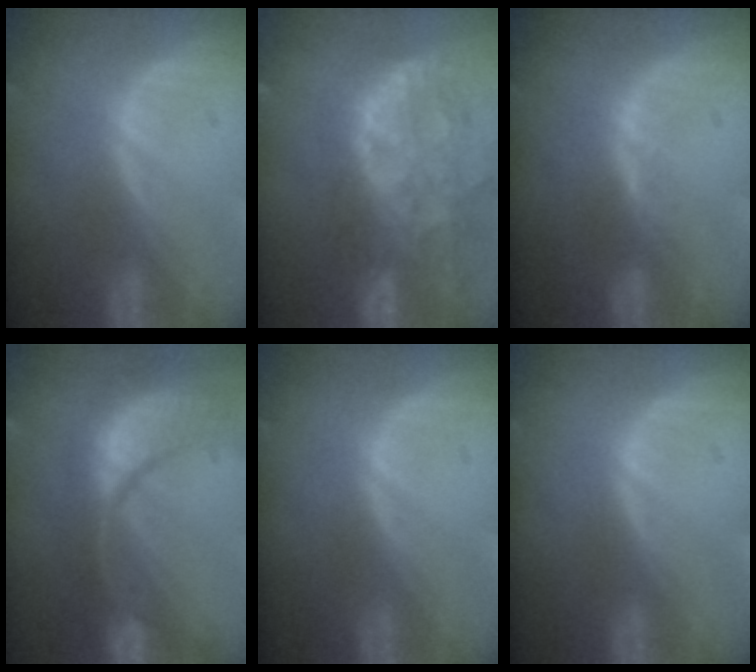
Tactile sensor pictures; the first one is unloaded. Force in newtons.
{"total": 13.6, "press": 11.0, "slide": 7.9}
{"total": 2.4, "press": 1.8, "slide": 1.5}
{"total": 13.7, "press": 10.9, "slide": 8.4}
{"total": 0.0}
{"total": 0.0}